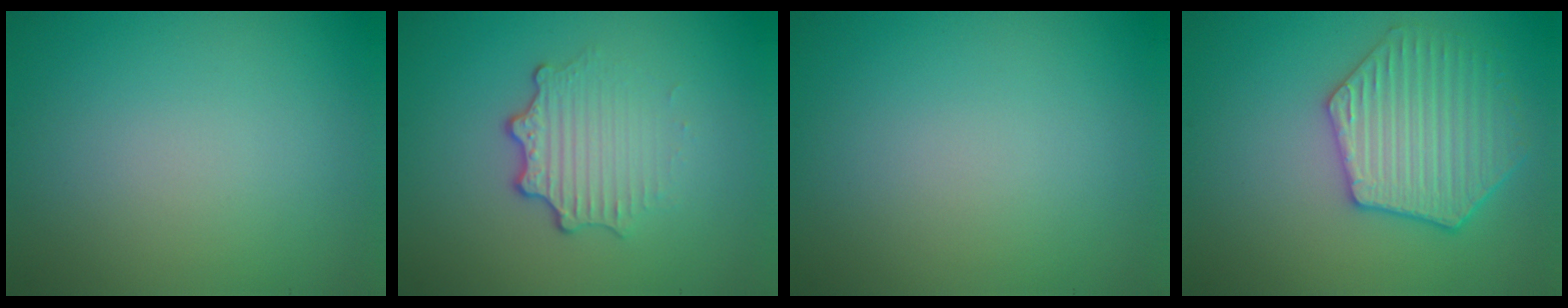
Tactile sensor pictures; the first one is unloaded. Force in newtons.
{"total": 3.3, "press": 2.5, "slide": 2.2}
{"total": 0.0}
{"total": 4.9, "press": 4.6, "slide": 1.7}